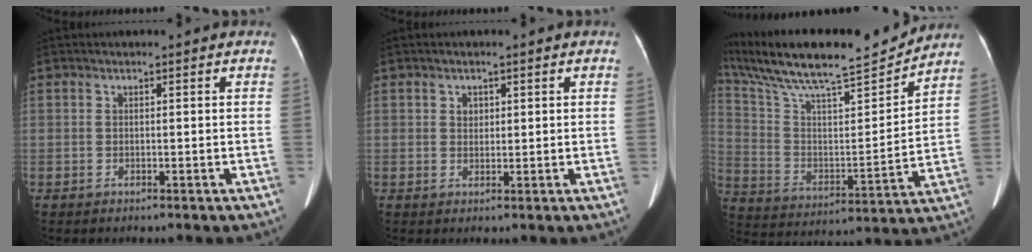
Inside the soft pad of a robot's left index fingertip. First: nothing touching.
{"total": 1.3, "force": [0.4, 1.1, 0.5], "torque": [-0.009, 0.000, 0.007]}
{"total": 22.3, "force": [19.8, 2.7, 10.0], "torque": [-0.199, 0.007, 0.328]}